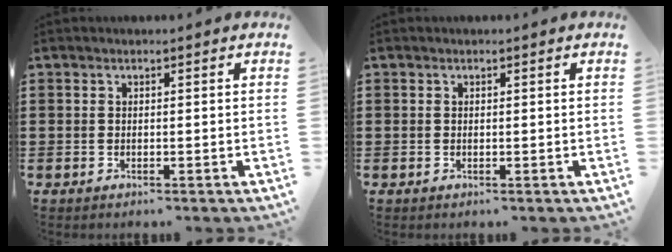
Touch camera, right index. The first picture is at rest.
{"total": 0.0}